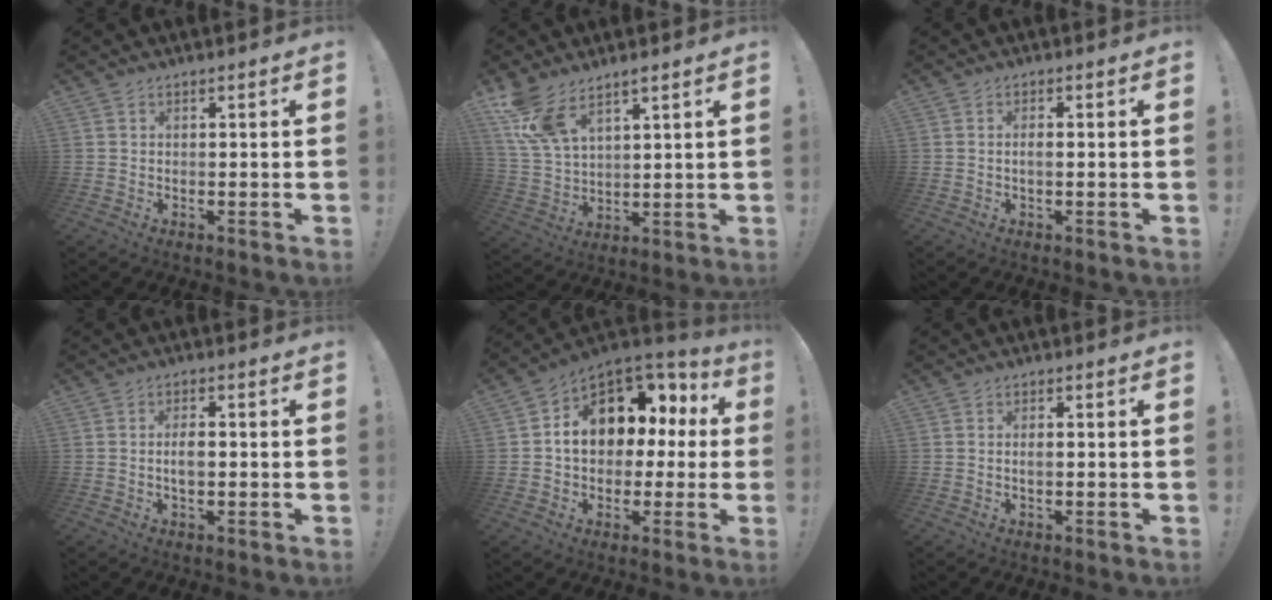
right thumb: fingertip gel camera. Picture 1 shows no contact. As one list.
[{"total": 10.1, "force": [7.0, 4.4, 5.8], "torque": [-0.118, -0.029, 0.139]}, {"total": 2.0, "force": [-0.4, 0.5, 1.9], "torque": [-0.031, 0.002, -0.009]}, {"total": 3.7, "force": [-0.5, 1.7, 3.3], "torque": [-0.058, 0.002, -0.013]}, {"total": 13.4, "force": [3.6, 10.3, 7.8], "torque": [-0.112, -0.019, 0.073]}, {"total": 1.2, "force": [-0.3, 0.4, 1.1], "torque": [-0.020, 0.002, -0.006]}]